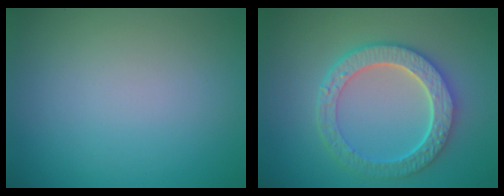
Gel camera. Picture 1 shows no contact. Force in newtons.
{"total": 5.8, "press": 4.9, "slide": 3.1}